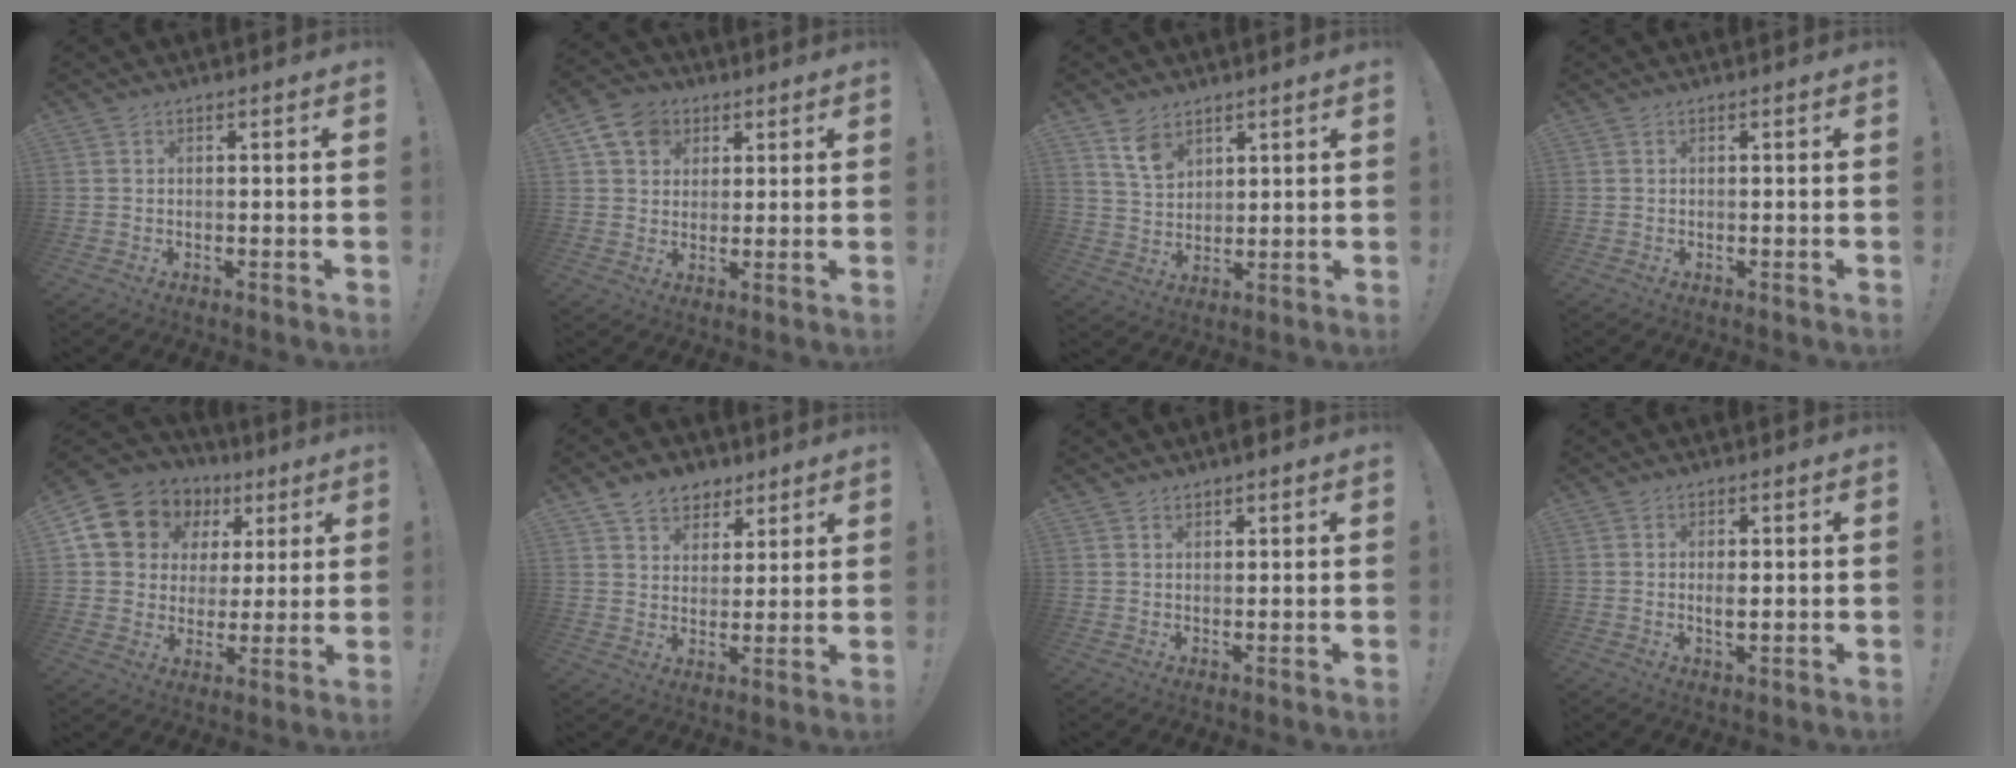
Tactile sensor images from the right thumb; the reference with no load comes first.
{"total": 9.3, "force": [4.2, 7.5, 3.4], "torque": [-0.054, -0.011, 0.085]}
{"total": 8.2, "force": [5.4, 5.3, 3.3], "torque": [-0.053, -0.029, 0.104]}
{"total": 0.0}
{"total": 13.7, "force": [6.1, 11.2, 5.0], "torque": [-0.081, -0.027, 0.131]}
{"total": 8.5, "force": [5.6, 6.2, 1.7], "torque": [-0.025, -0.036, 0.112]}
{"total": 1.3, "force": [1.3, 0.2, 0.2], "torque": [0.011, -0.009, 0.022]}
{"total": 2.3, "force": [0.2, 0.9, 2.1], "torque": [-0.025, -0.005, 0.000]}